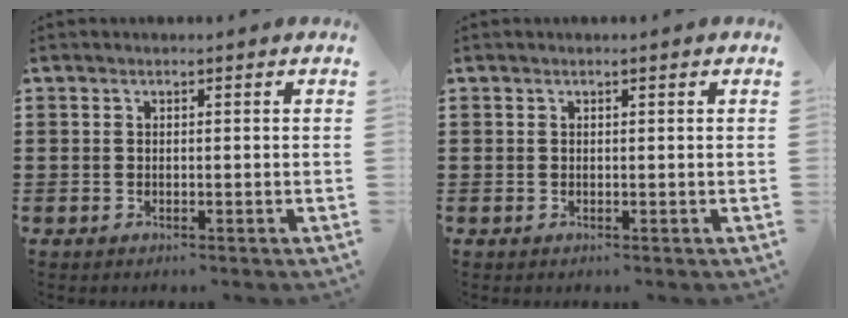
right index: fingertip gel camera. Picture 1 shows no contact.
{"total": 0.0}